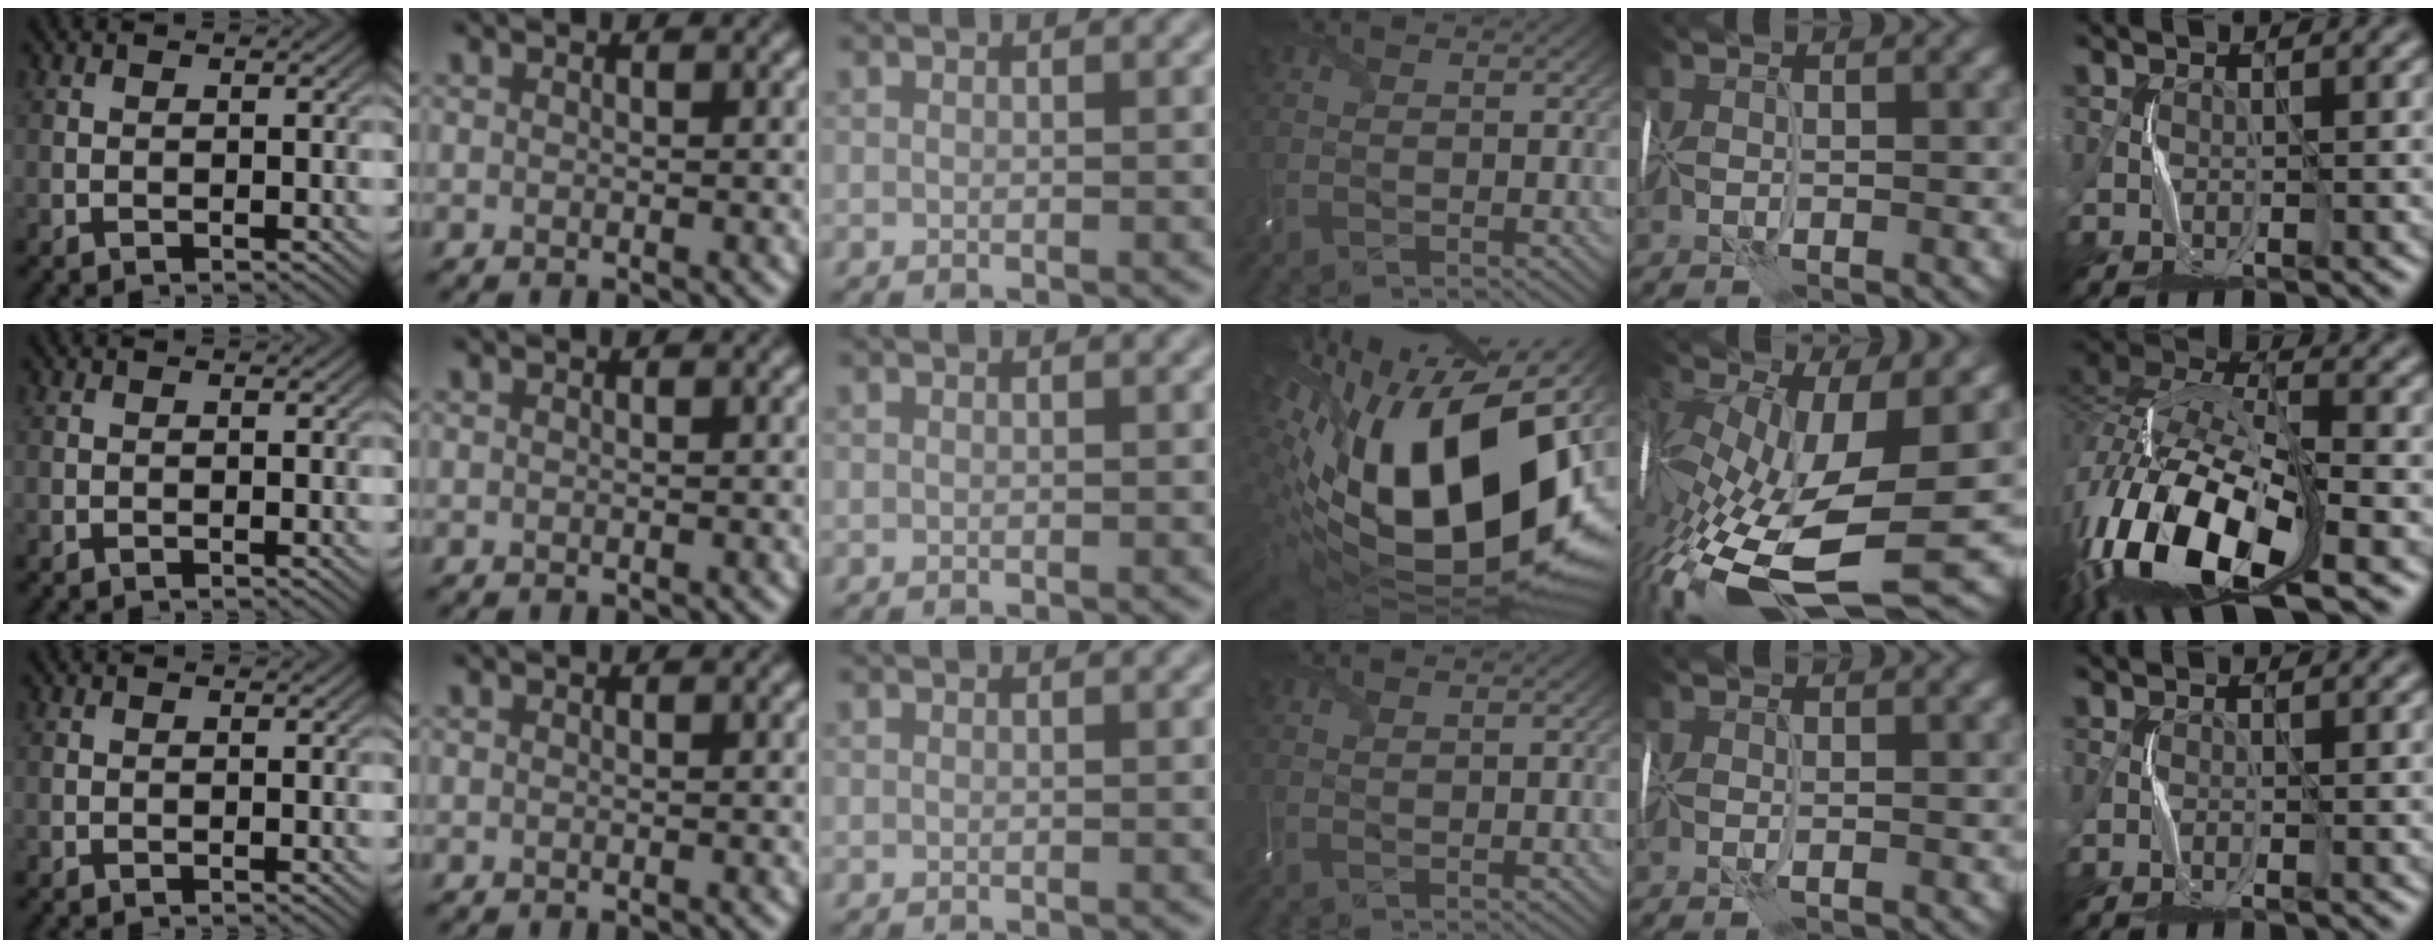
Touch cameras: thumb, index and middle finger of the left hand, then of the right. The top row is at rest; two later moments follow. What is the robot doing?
{"motion": "wrap", "object": "scarf"}